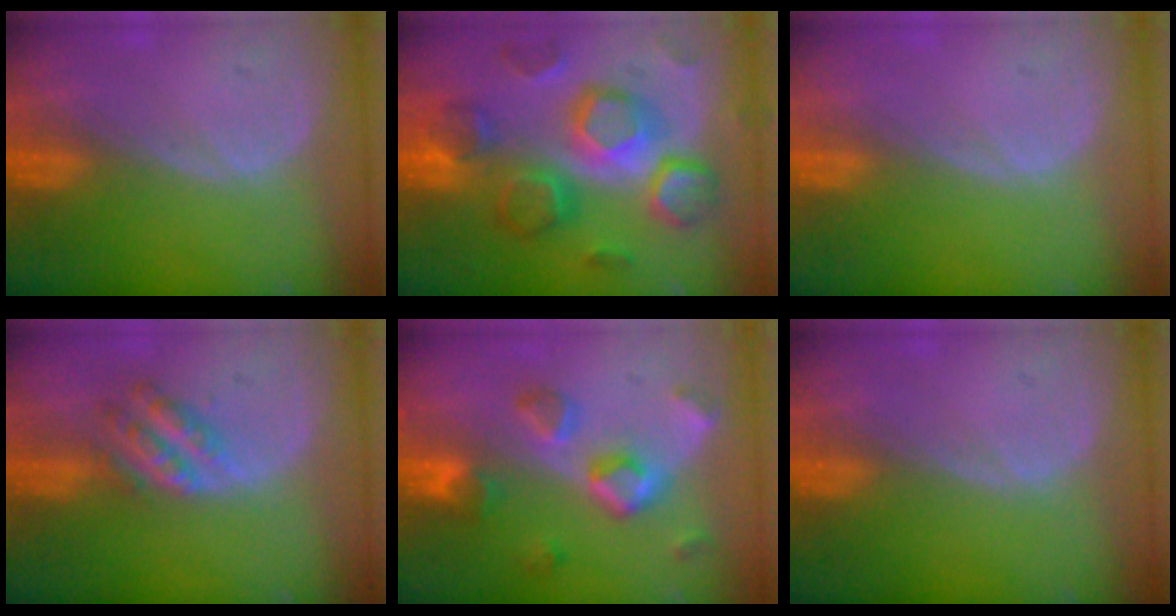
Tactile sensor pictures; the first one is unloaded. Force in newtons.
{"total": 12.3, "press": 12.2, "slide": 1.2}
{"total": 0.0}
{"total": 5.4, "press": 4.9, "slide": 2.2}
{"total": 7.7, "press": 7.0, "slide": 3.2}
{"total": 0.0}